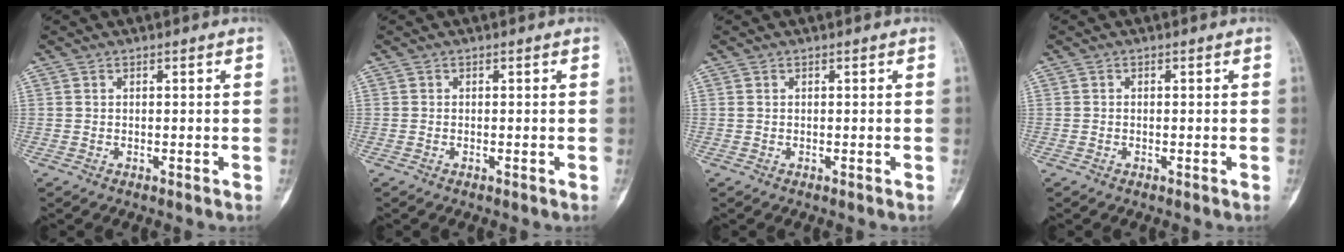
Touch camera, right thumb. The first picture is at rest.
{"total": 0.0}
{"total": 0.0}
{"total": 0.0}